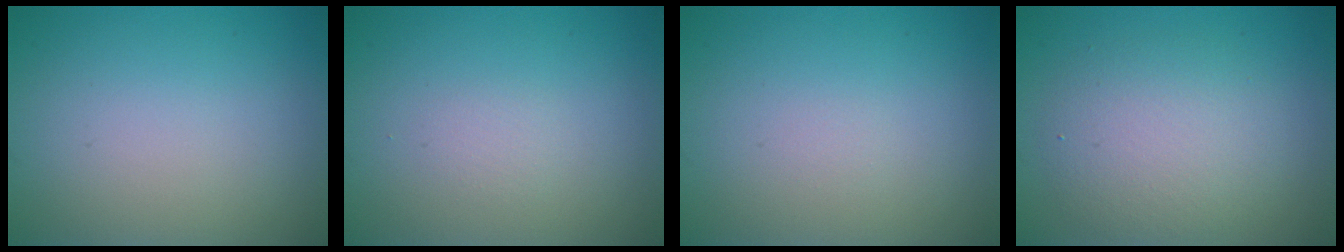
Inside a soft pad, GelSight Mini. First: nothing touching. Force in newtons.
{"total": 0.7, "press": 0.7, "slide": 0.1}
{"total": 0.0}
{"total": 4.4, "press": 4.4, "slide": 0.0}